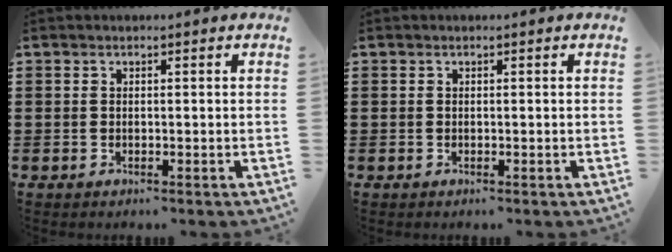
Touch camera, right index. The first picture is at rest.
{"total": 0.0}